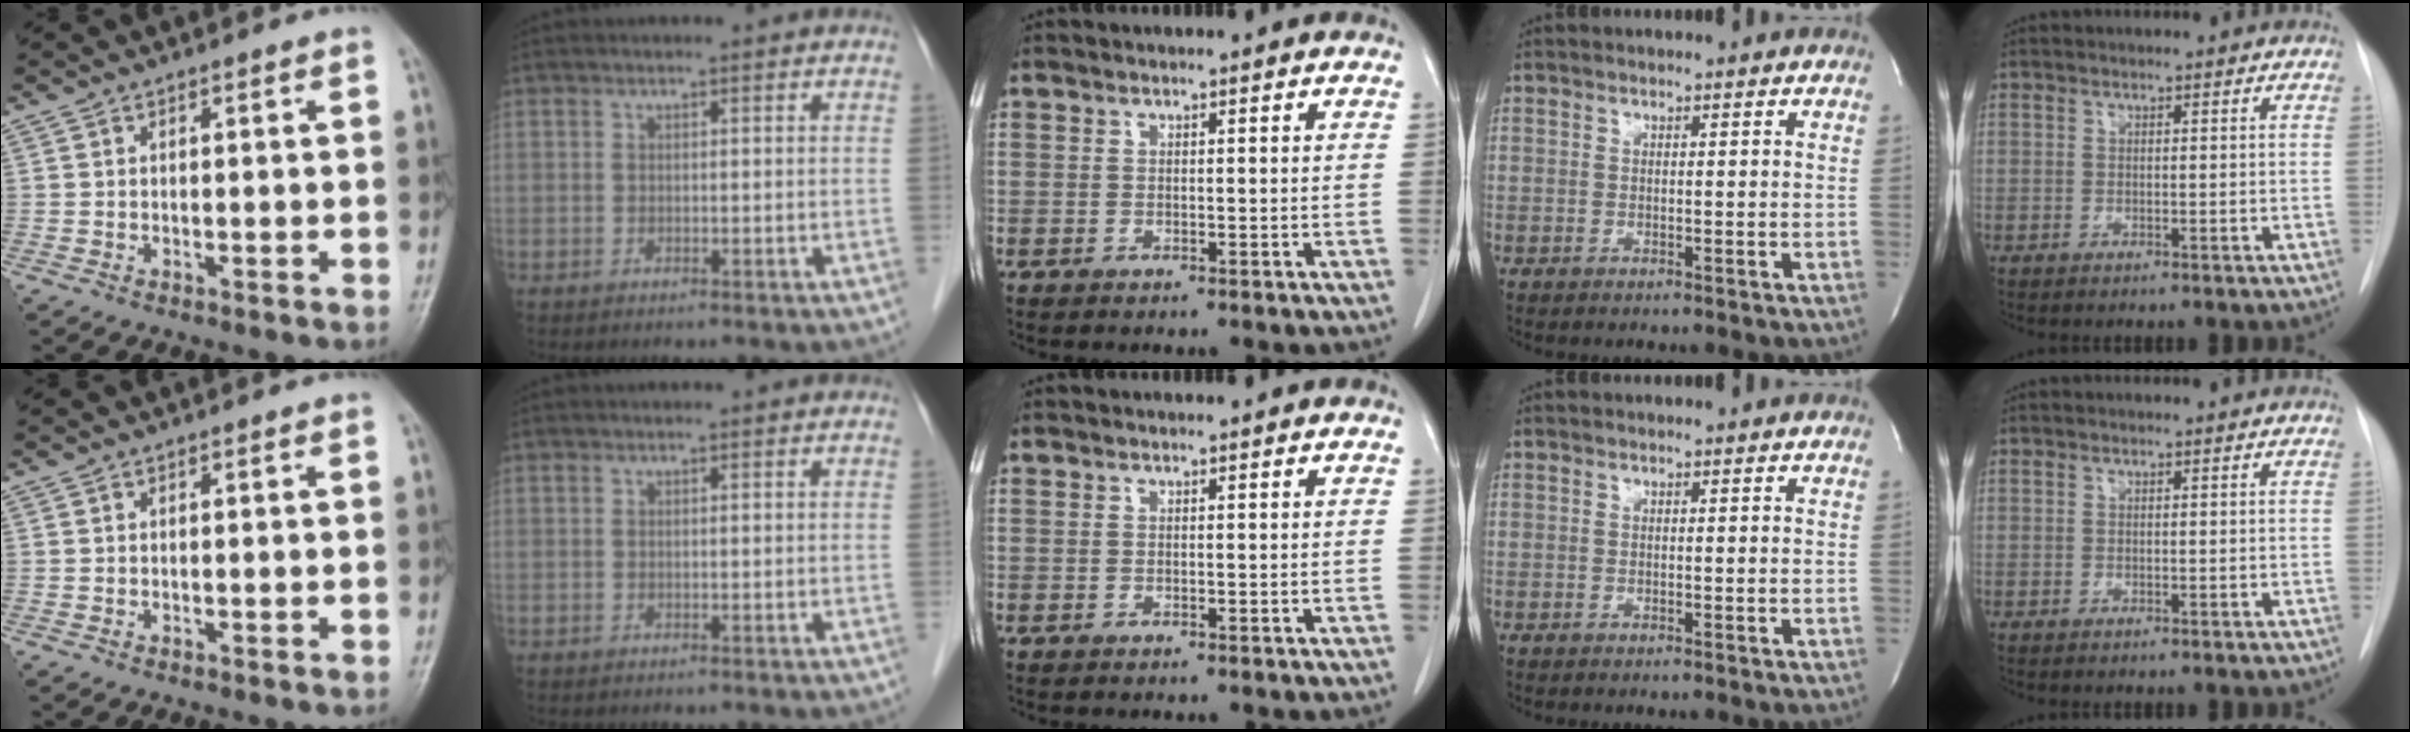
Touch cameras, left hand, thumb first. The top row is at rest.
{}